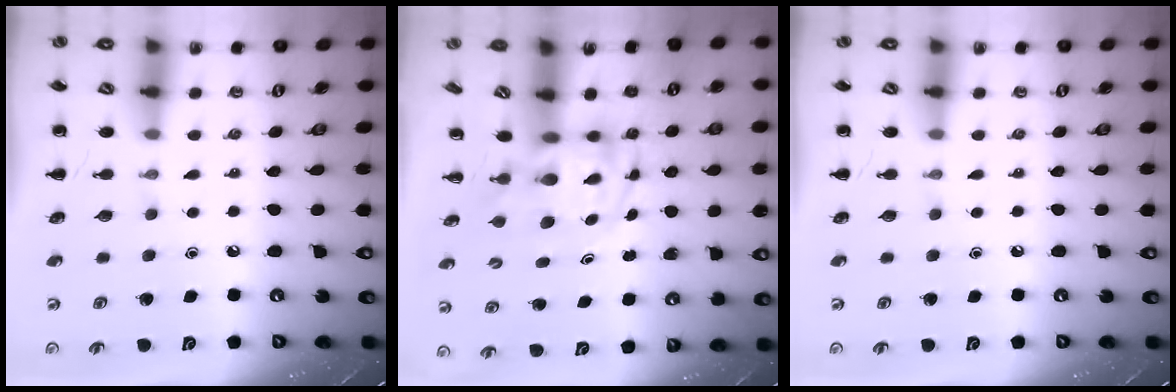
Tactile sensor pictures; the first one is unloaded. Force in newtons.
{"total": 3.8, "press": 3.7, "slide": 0.7}
{"total": 0.0}